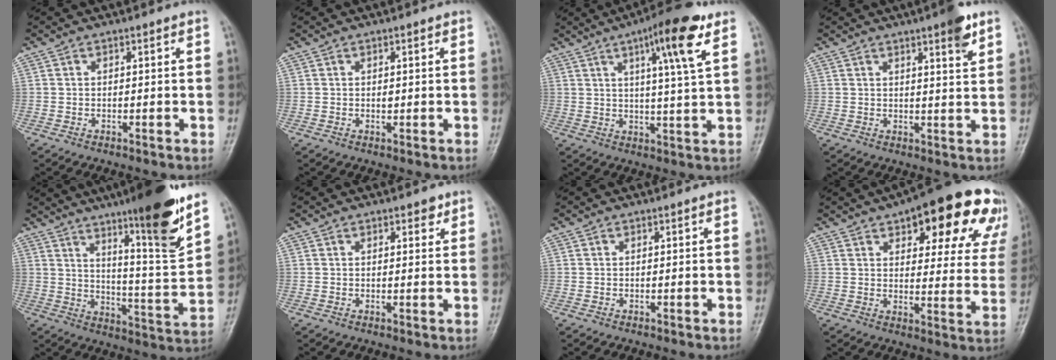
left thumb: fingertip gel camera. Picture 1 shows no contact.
{"total": 0.8, "force": [0.2, 0.5, 0.6], "torque": [-0.008, 0.000, 0.002]}
{"total": 11.7, "force": [5.7, 1.3, 10.1], "torque": [-0.153, -0.017, 0.081]}
{"total": 5.3, "force": [3.3, 0.8, 4.1], "torque": [-0.052, -0.018, 0.042]}
{"total": 17.0, "force": [11.2, 1.6, 12.6], "torque": [-0.171, -0.071, 0.177]}
{"total": 2.1, "force": [1.3, 1.1, 1.2], "torque": [-0.004, -0.005, 0.015]}
{"total": 0.0}
{"total": 22.6, "force": [13.2, 9.0, 15.9], "torque": [-0.161, -0.024, 0.158]}